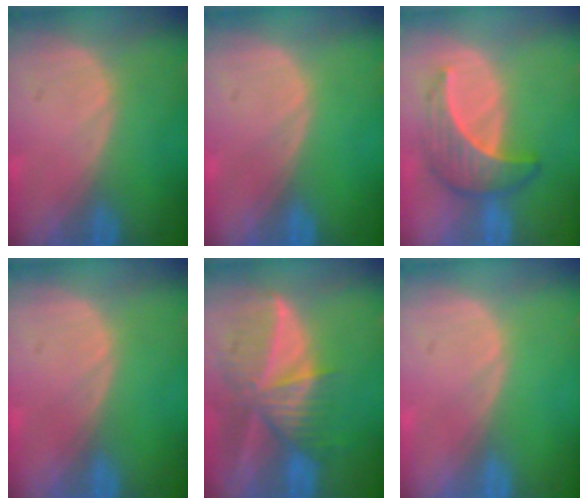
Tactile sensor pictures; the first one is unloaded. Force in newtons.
{"total": 0.0}
{"total": 6.4, "press": 6.2, "slide": 1.7}
{"total": 0.0}
{"total": 9.7, "press": 8.4, "slide": 4.8}
{"total": 0.0}